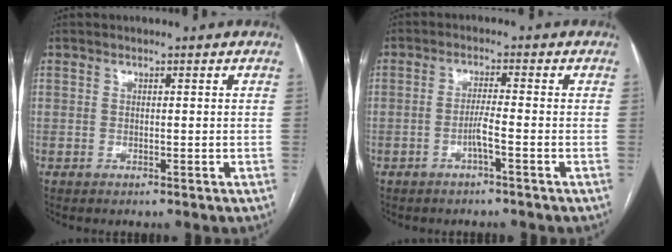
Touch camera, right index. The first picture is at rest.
{"total": 2.9, "force": [-1.3, -0.4, 2.5], "torque": [-0.048, 0.000, -0.027]}